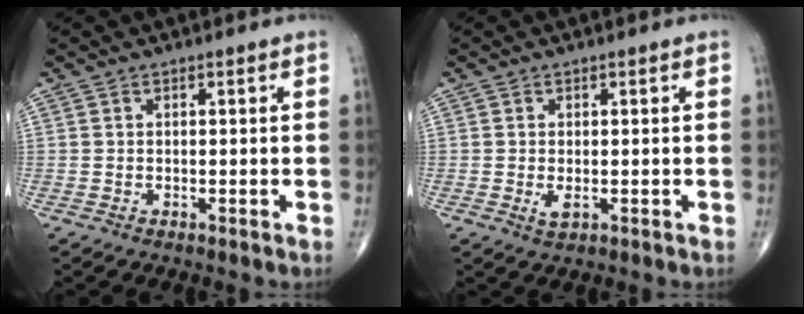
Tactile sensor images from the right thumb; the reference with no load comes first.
{"total": 1.9, "force": [-0.2, 1.0, 1.6], "torque": [-0.032, -0.006, -0.002]}